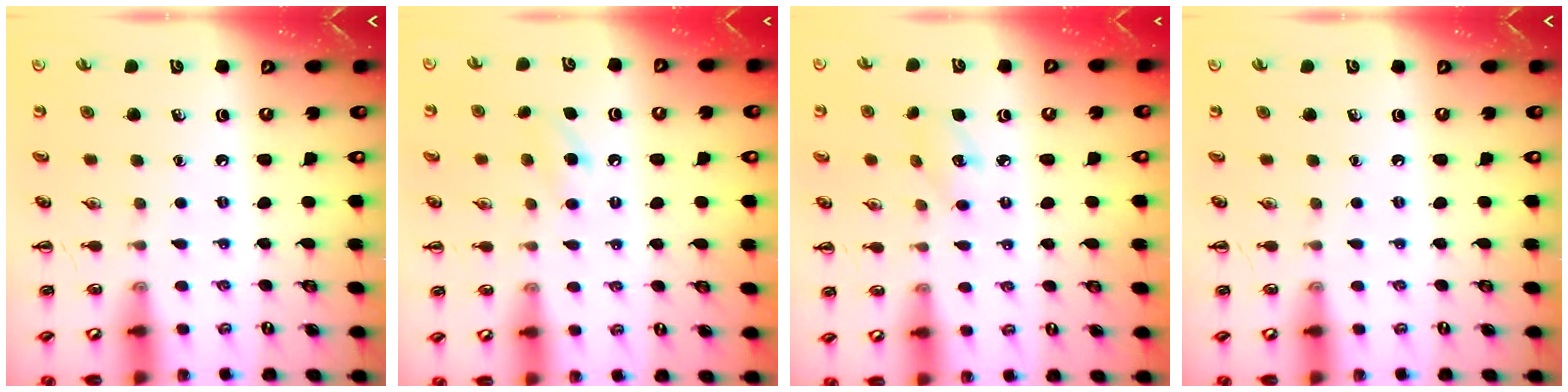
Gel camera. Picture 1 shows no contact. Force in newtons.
{"total": 6.2, "press": 6.0, "slide": 1.8}
{"total": 4.6, "press": 4.6, "slide": 0.6}
{"total": 0.0}